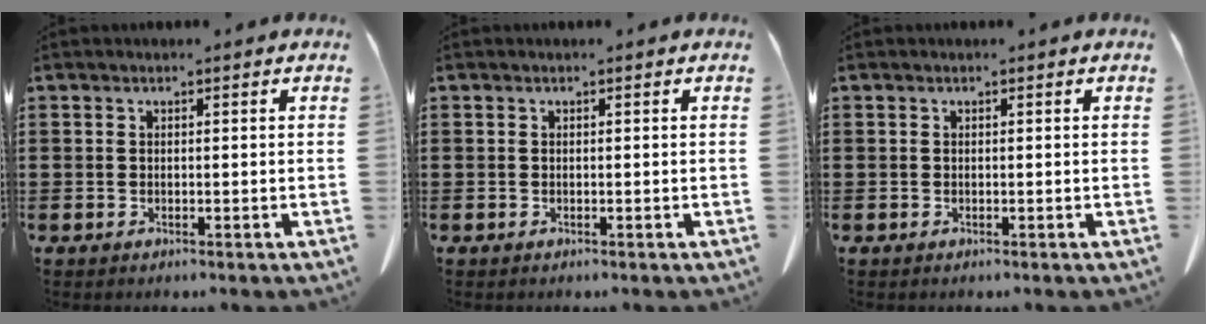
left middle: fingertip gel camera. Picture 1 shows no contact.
{"total": 0.0}
{"total": 0.0}